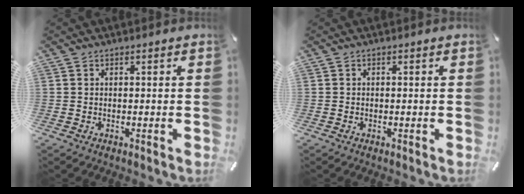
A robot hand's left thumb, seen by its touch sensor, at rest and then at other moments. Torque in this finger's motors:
{"motor_torque": [-0.13, 0.30, 0.01, 0.03, -0.01]}